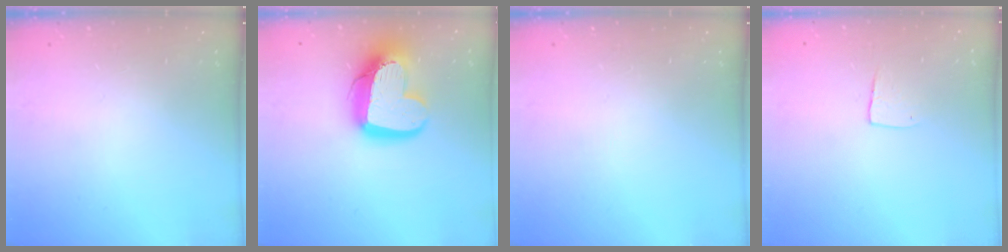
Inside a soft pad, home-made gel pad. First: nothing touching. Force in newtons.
{"total": 17.2, "press": 17.2, "slide": 1.5}
{"total": 0.0}
{"total": 5.3, "press": 5.3, "slide": 0.4}